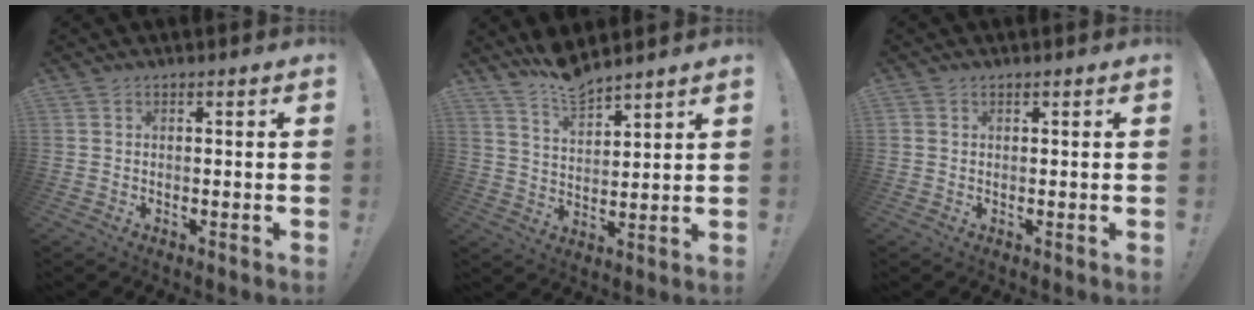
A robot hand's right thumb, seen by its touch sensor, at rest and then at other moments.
{"total": 8.5, "force": [7.7, 2.0, 3.0], "torque": [-0.067, -0.049, 0.144]}
{"total": 0.8, "force": [0.6, 0.6, 0.2], "torque": [0.000, 0.000, 0.010]}